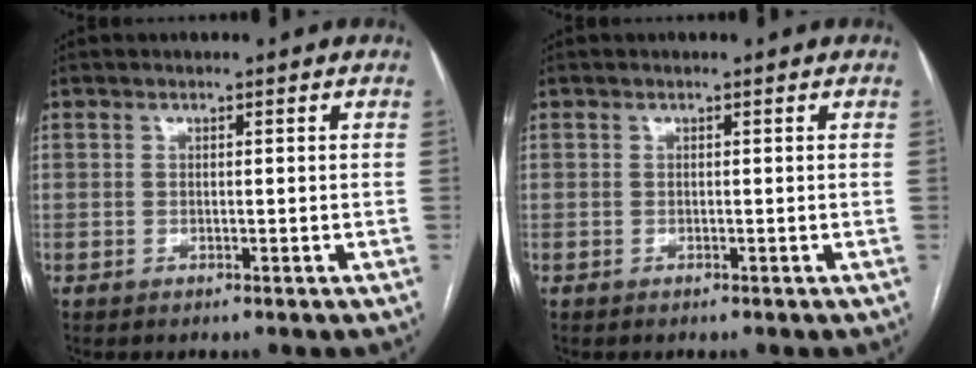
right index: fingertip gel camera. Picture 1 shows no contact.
{"total": 0.0}